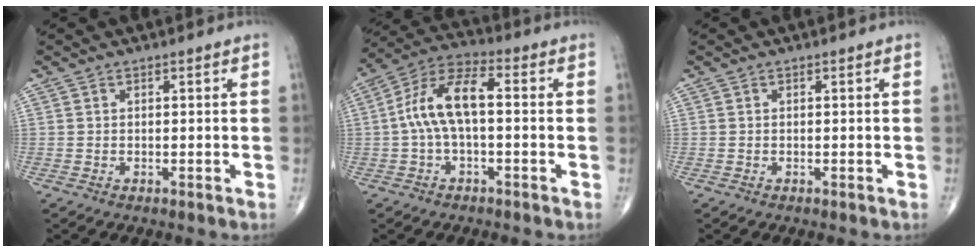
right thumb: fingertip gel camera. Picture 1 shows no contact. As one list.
[{"total": 10.8, "force": [-0.1, 4.8, 9.6], "torque": [-0.195, 0.042, -0.009]}, {"total": 0.0}]